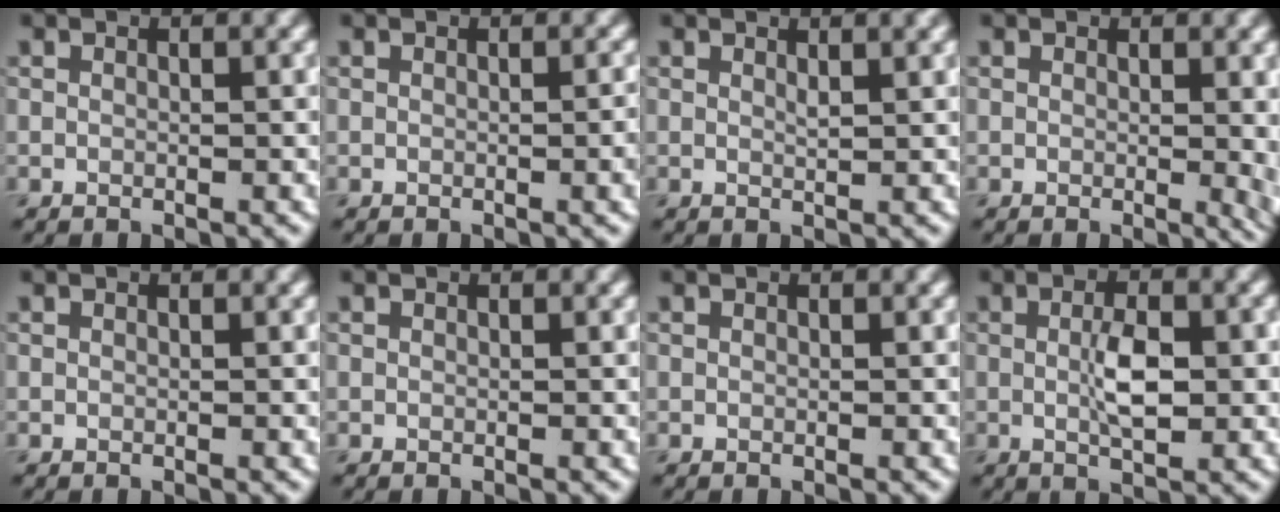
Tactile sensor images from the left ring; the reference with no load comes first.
{"total": 1.6, "force": [-0.2, 0.4, 1.6], "torque": [-0.018, -0.001, -0.003]}
{"total": 1.3, "force": [0.8, 0.3, 1.0], "torque": [-0.011, 0.002, 0.011]}
{"total": 2.3, "force": [0.3, 0.5, 2.2], "torque": [-0.020, -0.004, 0.006]}
{"total": 0.0}
{"total": 0.0}
{"total": 0.0}
{"total": 4.1, "force": [0.0, 1.5, 3.8], "torque": [-0.071, -0.001, 0.001]}